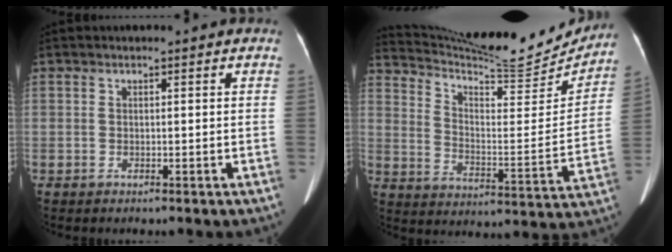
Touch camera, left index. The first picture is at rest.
{"total": 21.5, "force": [20.5, 1.9, 6.1], "torque": [-0.109, -0.048, 0.294]}